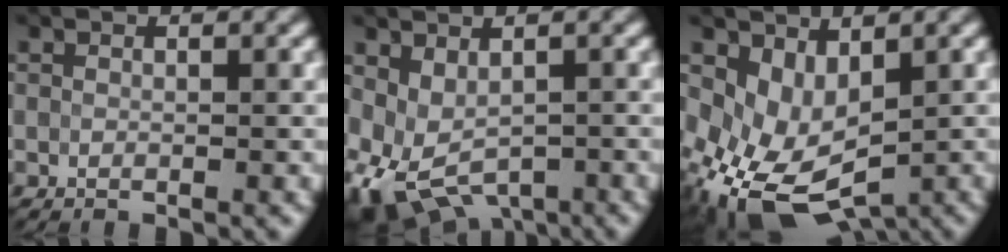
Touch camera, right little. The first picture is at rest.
{"total": 6.3, "force": [-1.9, 4.1, 4.4], "torque": [-0.090, -0.018, -0.023]}
{"total": 7.3, "force": [-0.8, 5.1, 5.1], "torque": [-0.105, -0.025, 0.002]}